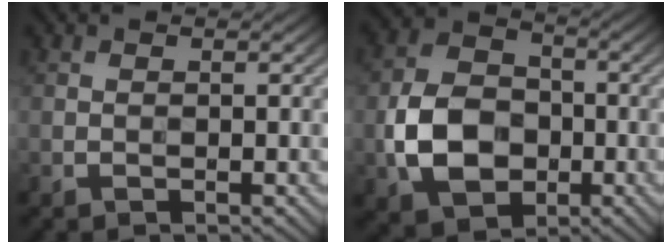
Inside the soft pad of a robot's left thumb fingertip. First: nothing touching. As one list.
[{"total": 9.2, "force": [-2.0, 7.0, 5.7], "torque": [-0.120, -0.008, -0.046]}]